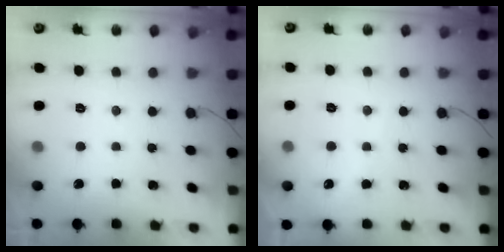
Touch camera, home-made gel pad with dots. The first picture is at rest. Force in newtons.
{"total": 2.0, "press": 2.0, "slide": 0.3}